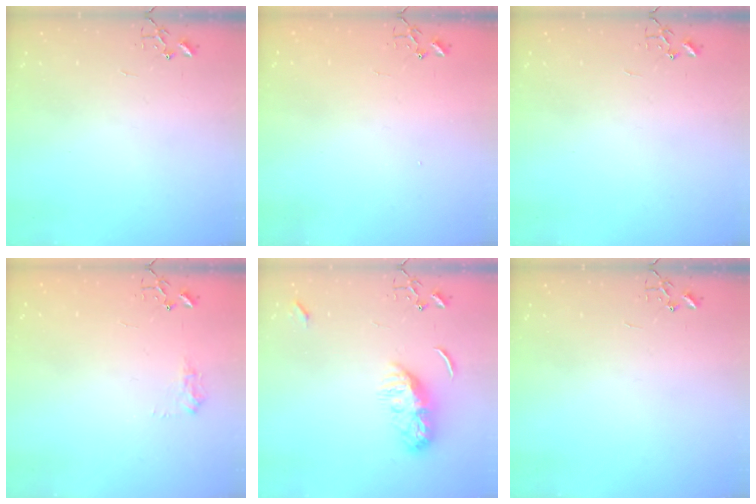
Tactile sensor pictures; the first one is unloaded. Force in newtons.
{"total": 1.4, "press": 1.4, "slide": 0.3}
{"total": 0.0}
{"total": 7.6, "press": 7.5, "slide": 0.3}
{"total": 9.6, "press": 9.6, "slide": 0.7}
{"total": 0.0}